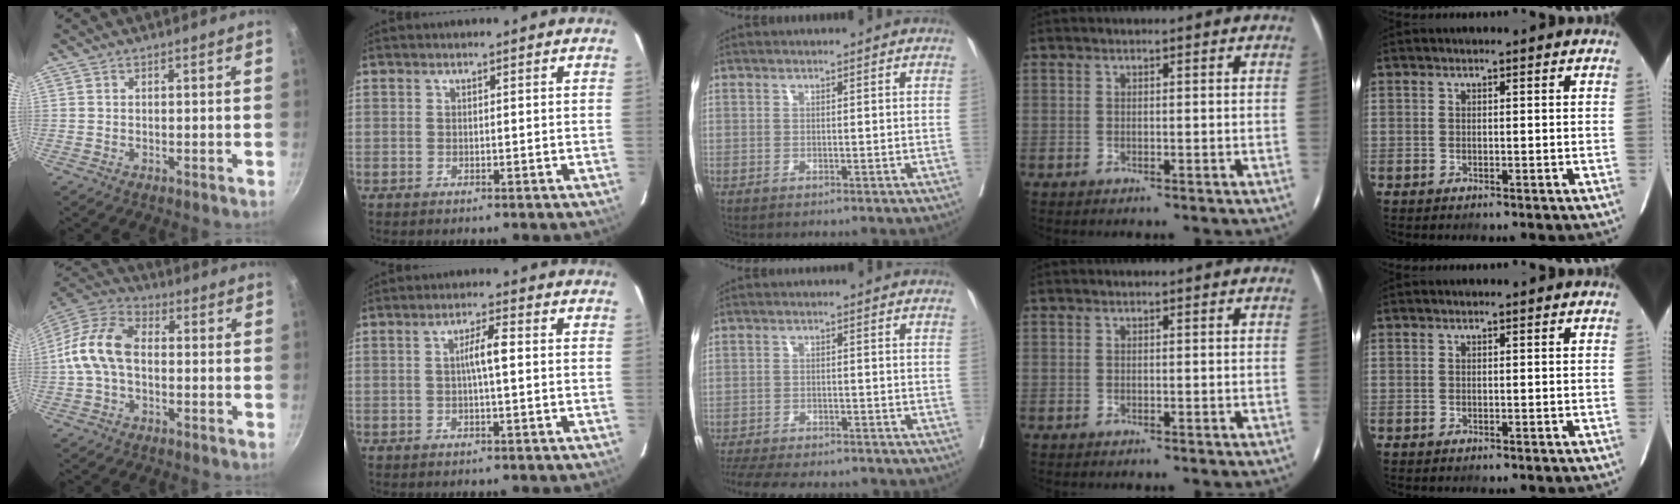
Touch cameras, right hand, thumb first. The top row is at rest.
{"thumb": {"total": 12.5, "force": [-0.5, 7.9, 9.7], "torque": [-0.196, 0.035, -0.019]}, "index": {"total": 3.6, "force": [0.1, 0.2, 3.6], "torque": [-0.064, 0.007, 0.001]}, "middle": {"total": 15.5, "force": [-13.8, 3.9, 6.1], "torque": [-0.142, -0.015, -0.188]}}